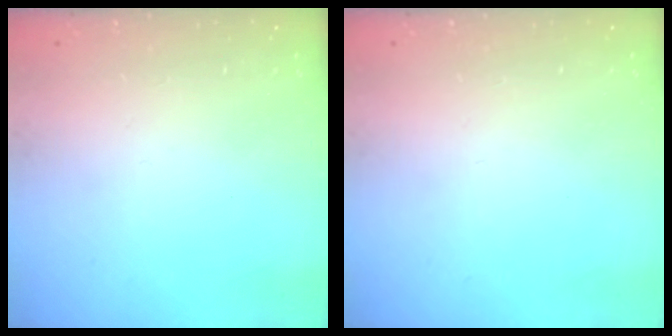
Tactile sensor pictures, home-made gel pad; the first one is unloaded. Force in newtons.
{"total": 0.0}